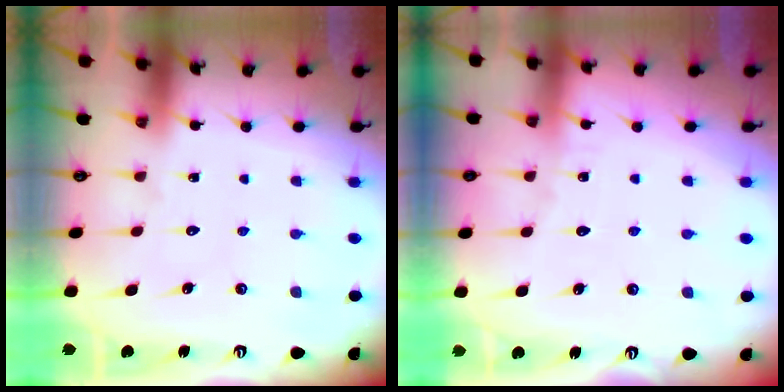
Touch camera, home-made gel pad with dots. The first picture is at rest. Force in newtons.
{"total": 2.7, "press": 2.7, "slide": 0.2}